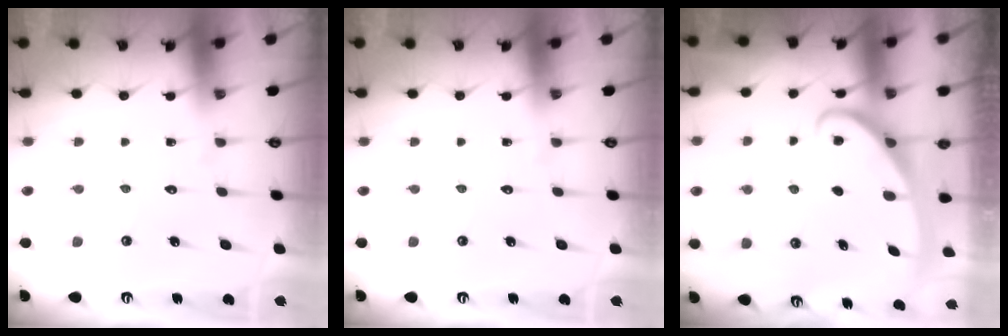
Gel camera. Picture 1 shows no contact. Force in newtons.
{"total": 0.0}
{"total": 2.9, "press": 2.8, "slide": 0.4}